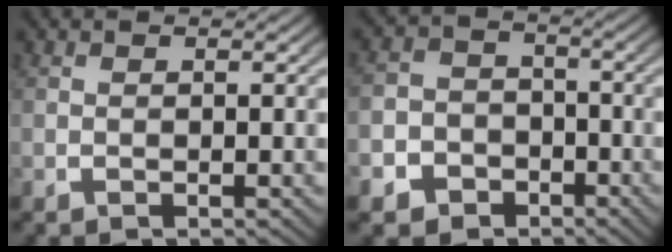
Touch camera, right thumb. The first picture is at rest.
{"total": 8.3, "force": [-3.8, 7.1, 1.8], "torque": [-0.022, -0.028, -0.065]}